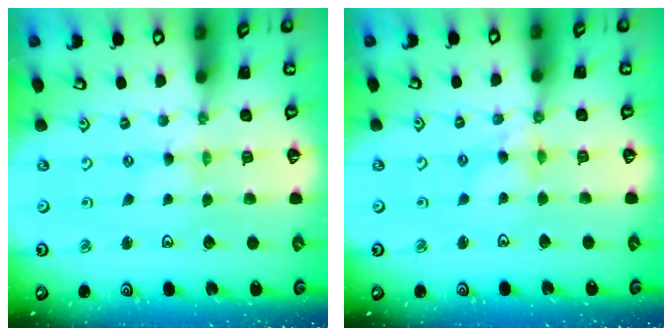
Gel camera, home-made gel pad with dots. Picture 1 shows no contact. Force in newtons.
{"total": 4.9, "press": 4.9, "slide": 0.5}